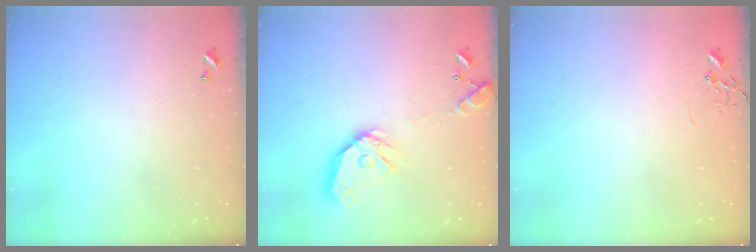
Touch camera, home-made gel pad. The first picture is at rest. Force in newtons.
{"total": 16.4, "press": 16.3, "slide": 2.4}
{"total": 0.0}